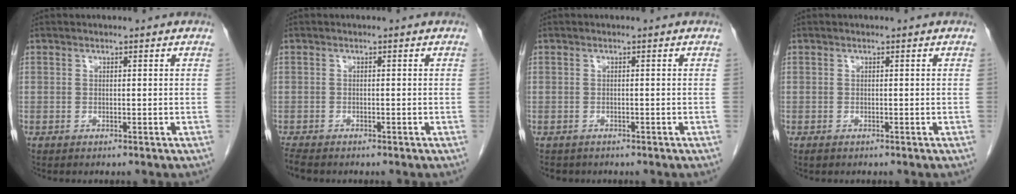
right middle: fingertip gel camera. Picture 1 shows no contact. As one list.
[{"total": 2.4, "force": [-2.1, 0.7, 1.0], "torque": [-0.028, -0.009, -0.033]}, {"total": 2.0, "force": [-1.6, 1.2, 0.3], "torque": [-0.015, -0.002, -0.021]}, {"total": 0.5, "force": [-0.4, 0.2, 0.3], "torque": [-0.008, -0.001, -0.004]}]